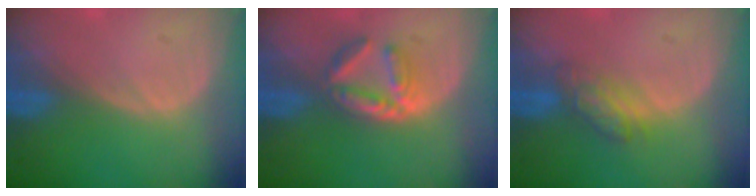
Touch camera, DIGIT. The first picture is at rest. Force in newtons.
{"total": 5.1, "press": 4.9, "slide": 1.3}
{"total": 4.6, "press": 4.4, "slide": 1.4}